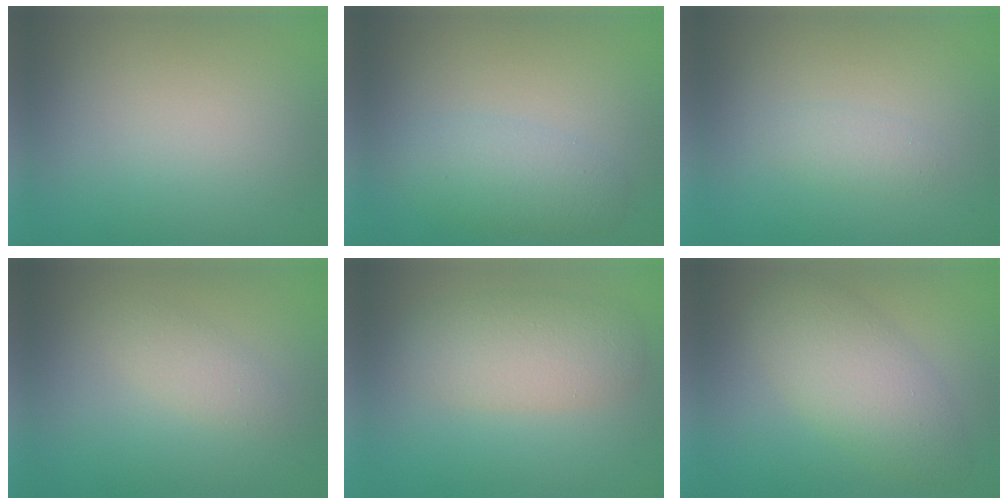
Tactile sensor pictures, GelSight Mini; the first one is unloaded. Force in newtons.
{"total": 3.0, "press": 3.0, "slide": 0.1}
{"total": 1.2, "press": 1.2, "slide": 0.1}
{"total": 1.6, "press": 1.6, "slide": 0.1}
{"total": 4.2, "press": 4.2, "slide": 0.1}
{"total": 5.0, "press": 5.0, "slide": 0.1}